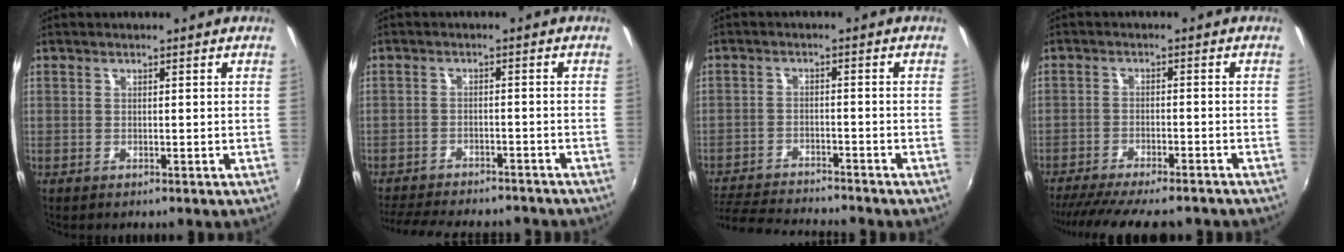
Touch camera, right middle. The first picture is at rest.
{"total": 15.2, "force": [-13.1, 4.2, 6.3], "torque": [-0.138, -0.021, -0.187]}
{"total": 12.8, "force": [-11.8, 1.8, 4.8], "torque": [-0.116, -0.018, -0.192]}
{"total": 15.1, "force": [-12.9, 2.9, 7.1], "torque": [-0.144, -0.035, -0.194]}